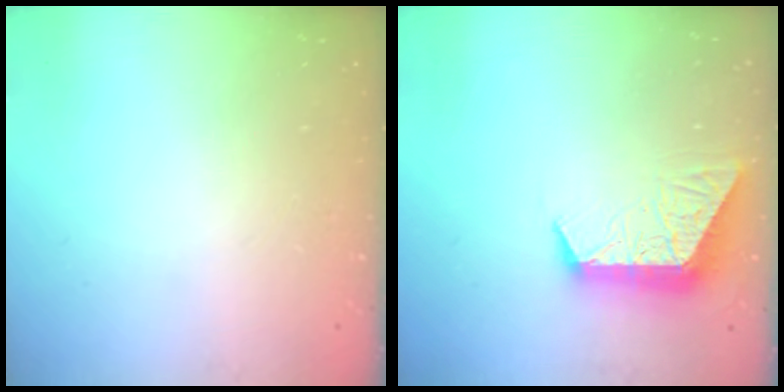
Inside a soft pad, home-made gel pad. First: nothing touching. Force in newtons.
{"total": 9.9, "press": 9.9, "slide": 0.9}